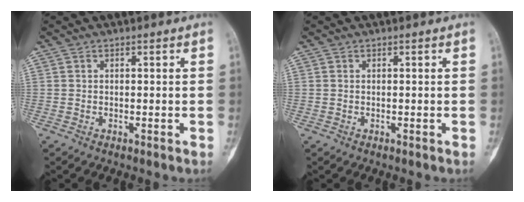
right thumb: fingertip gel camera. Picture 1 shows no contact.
{"total": 0.0}